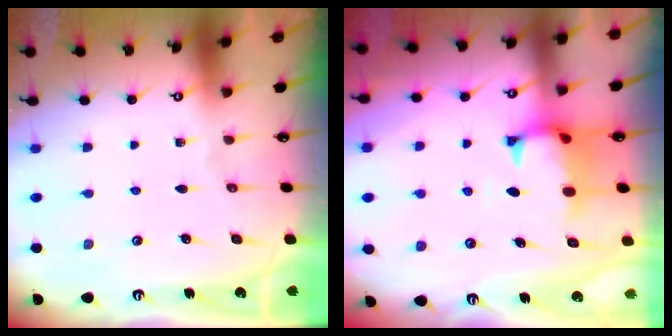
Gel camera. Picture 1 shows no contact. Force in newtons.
{"total": 1.2, "press": 0.6, "slide": 1.0}